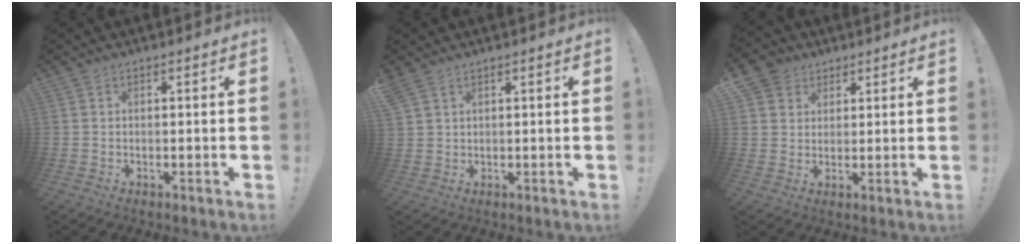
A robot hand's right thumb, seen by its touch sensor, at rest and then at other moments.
{"total": 2.8, "force": [2.1, 1.3, 1.3], "torque": [-0.019, -0.009, 0.040]}
{"total": 5.8, "force": [3.2, 4.7, 0.8], "torque": [-0.016, -0.018, 0.064]}